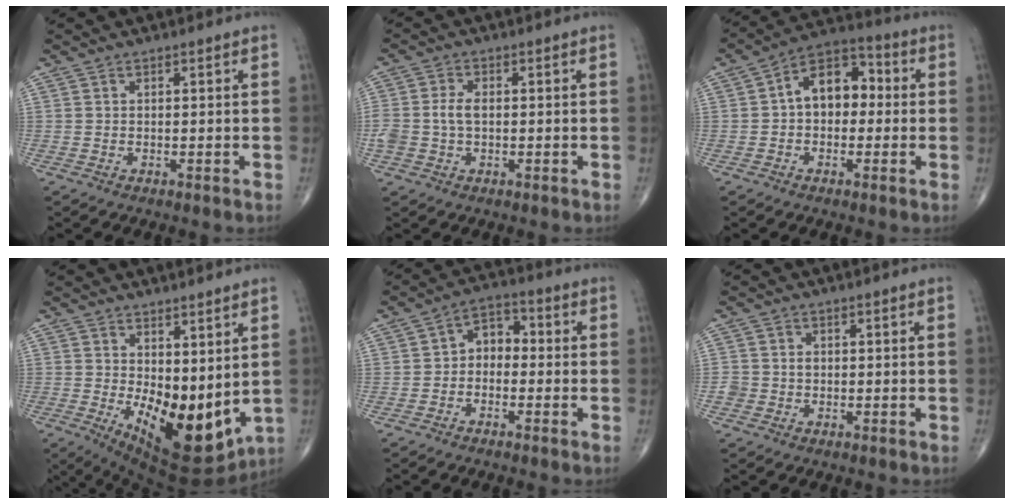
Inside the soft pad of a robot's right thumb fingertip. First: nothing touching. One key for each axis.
{"total": 4.9, "fx": -0.2, "fy": 3.2, "fz": 3.7, "tx": -0.088, "ty": 0.013, "tz": -0.004}
{"total": 10.4, "fx": 0.4, "fy": 7.1, "fz": 7.7, "tx": -0.089, "ty": 0.036, "tz": -0.010}
{"total": 15.5, "fx": 0.2, "fy": 7.8, "fz": 13.4, "tx": -0.183, "ty": -0.043, "tz": 0.029}
{"total": 5.6, "fx": -0.9, "fy": 4.1, "fz": 3.7, "tx": -0.034, "ty": 0.030, "tz": -0.033}
{"total": 2.4, "fx": -0.4, "fy": 2.3, "fz": 0.6, "tx": 0.008, "ty": 0.009, "tz": -0.006}